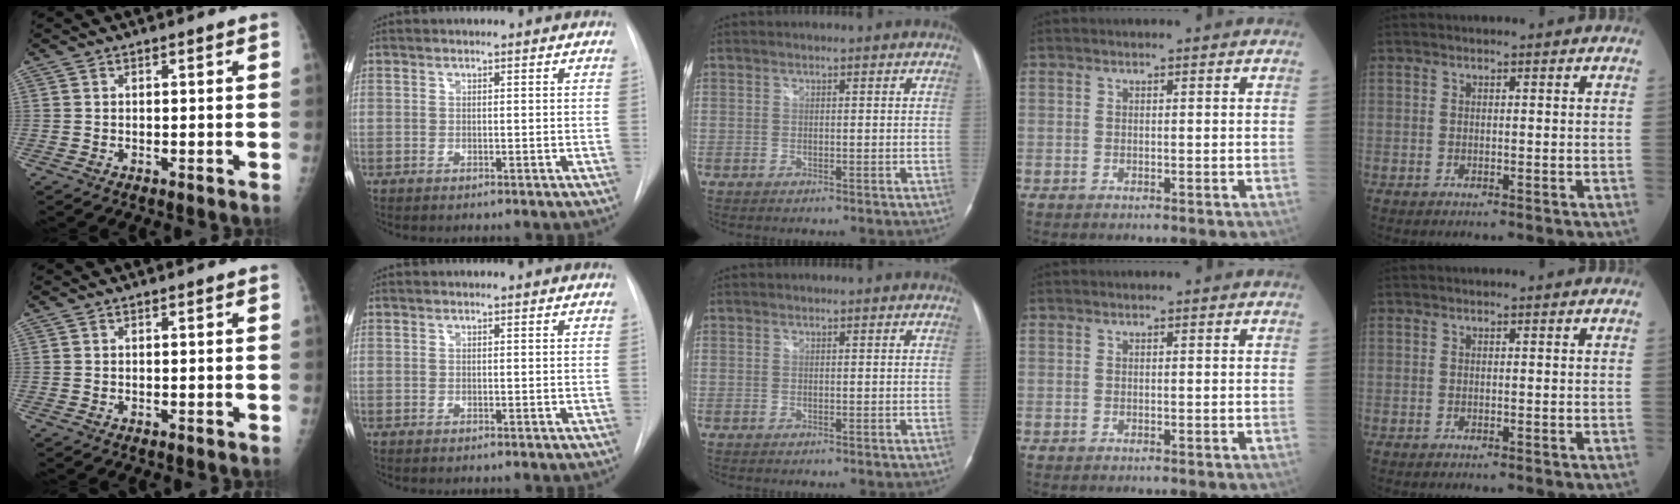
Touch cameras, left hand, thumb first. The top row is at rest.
{}